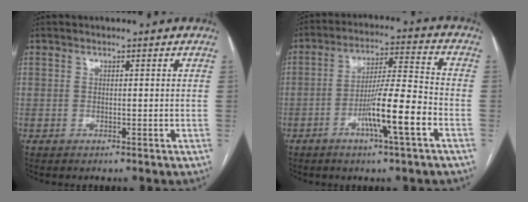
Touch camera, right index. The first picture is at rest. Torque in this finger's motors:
{"motor_torque": [1.35, -0.52, 0.76, 0.17]}